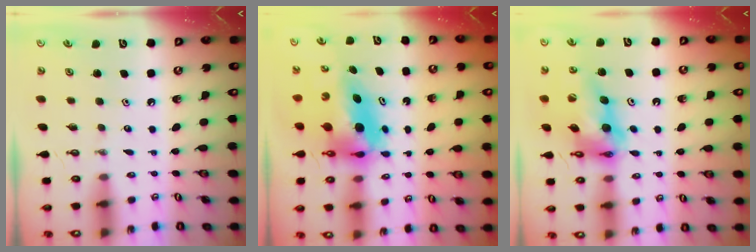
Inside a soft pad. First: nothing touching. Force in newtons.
{"total": 9.9, "press": 9.2, "slide": 3.6}
{"total": 16.2, "press": 16.1, "slide": 1.7}